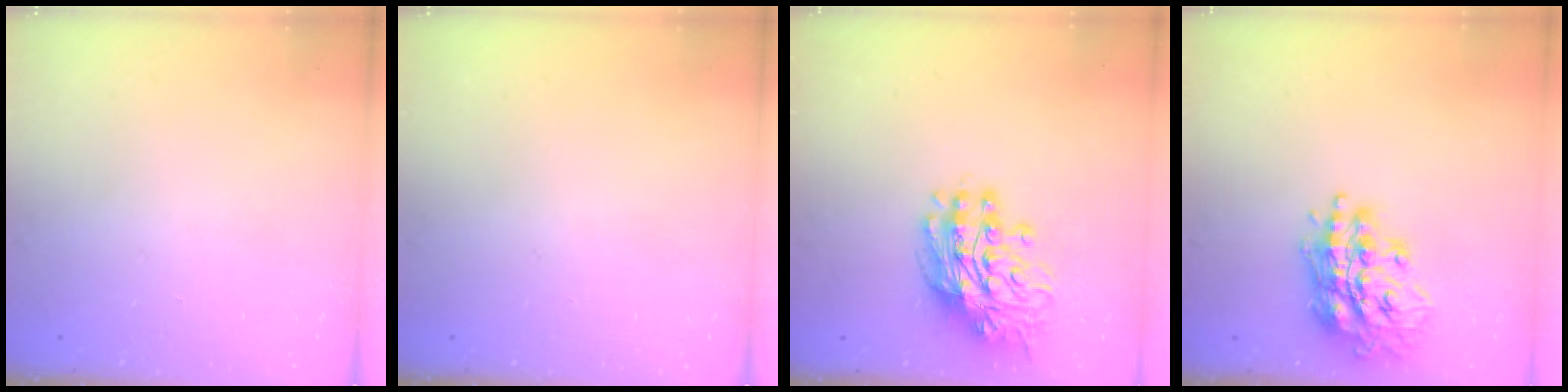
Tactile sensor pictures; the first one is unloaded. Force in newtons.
{"total": 0.0}
{"total": 14.5, "press": 14.4, "slide": 1.3}
{"total": 17.4, "press": 17.4, "slide": 1.4}